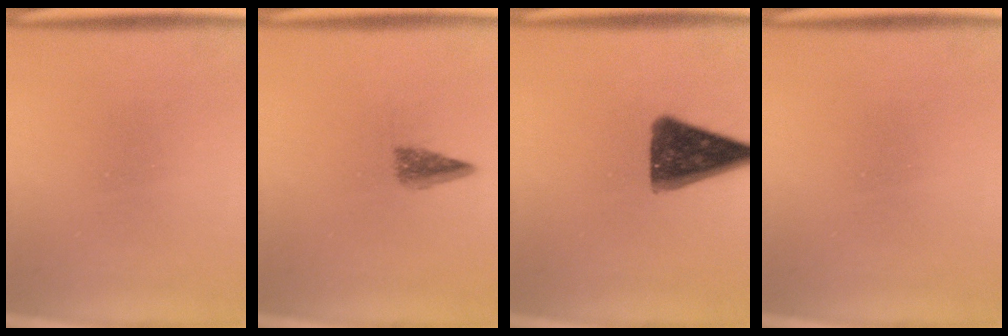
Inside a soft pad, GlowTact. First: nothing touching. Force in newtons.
{"total": 2.7}
{"total": 12.4}
{"total": 0.0}